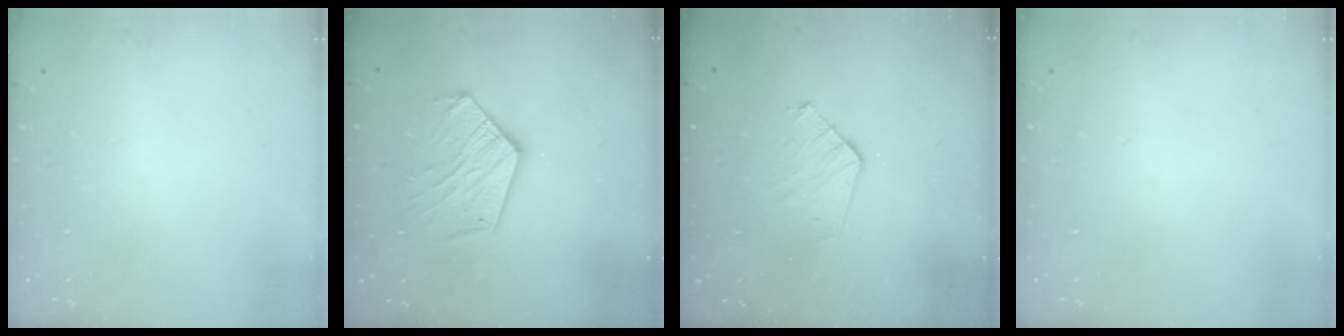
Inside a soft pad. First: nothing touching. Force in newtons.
{"total": 13.4, "press": 13.3, "slide": 1.2}
{"total": 7.4, "press": 7.4, "slide": 0.7}
{"total": 0.0}